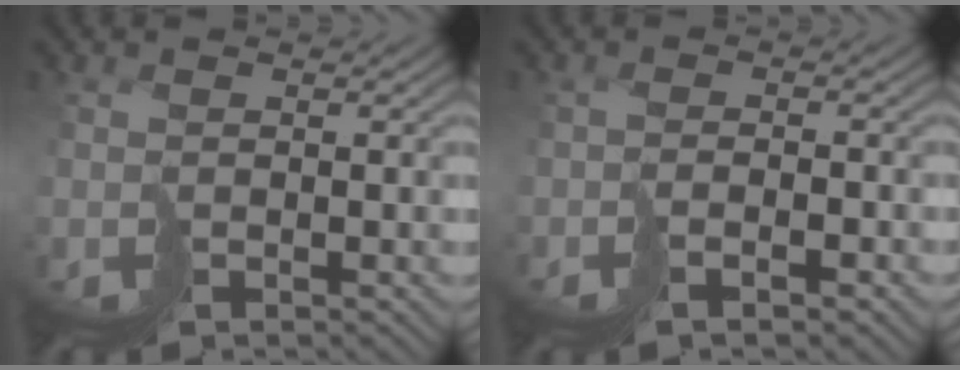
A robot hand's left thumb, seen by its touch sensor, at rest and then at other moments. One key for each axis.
{"total": 1.7, "fx": -1.0, "fy": 0.2, "fz": 1.4, "tx": -0.020, "ty": 0.002, "tz": -0.018}